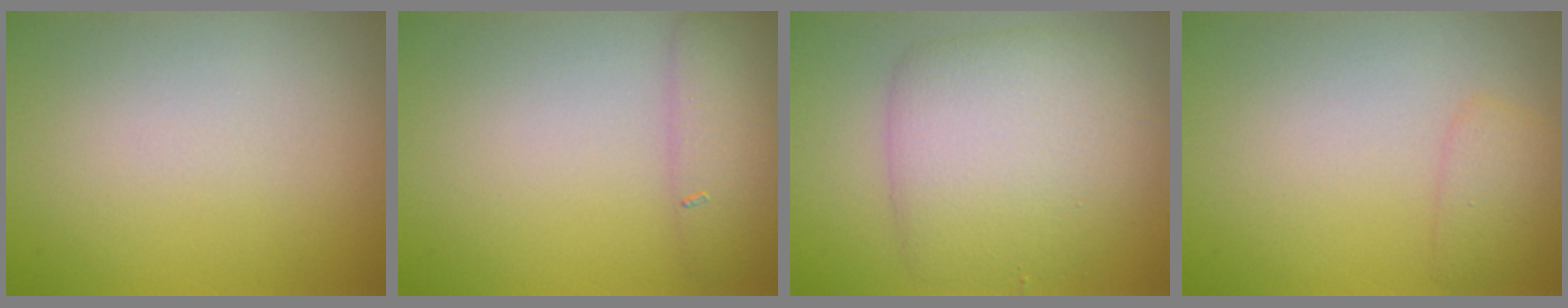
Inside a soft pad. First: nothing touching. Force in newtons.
{"total": 2.5, "press": 2.5, "slide": 0.1}
{"total": 6.2, "press": 6.2, "slide": 0.2}
{"total": 1.6, "press": 1.6, "slide": 0.1}